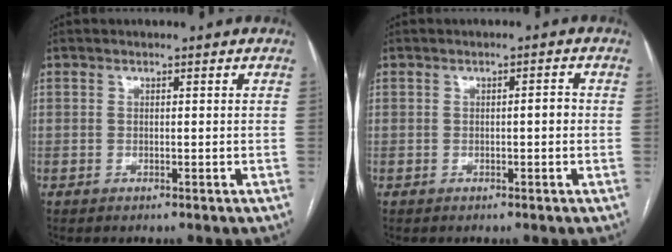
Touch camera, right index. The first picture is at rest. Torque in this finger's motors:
{"motor_torque": [0.29, -0.09, 0.11, 0.03]}